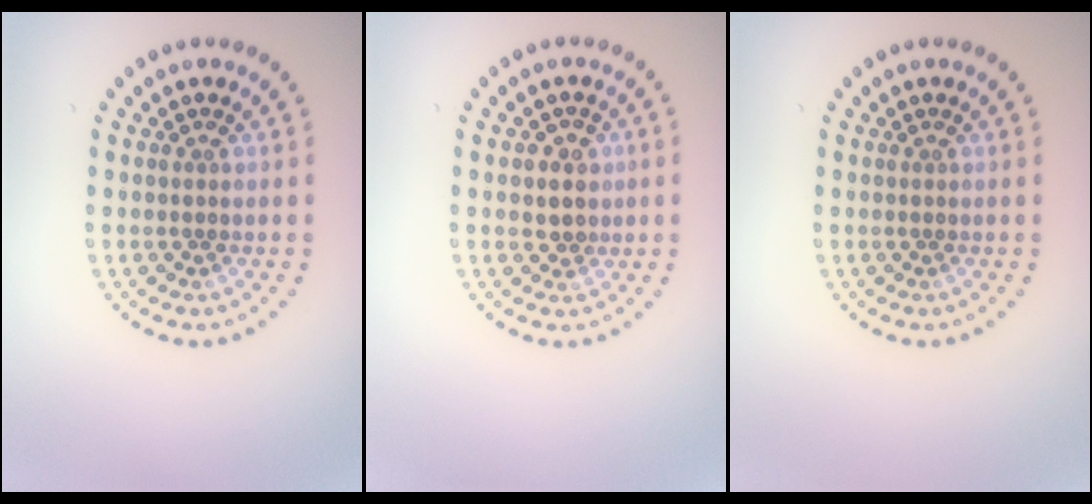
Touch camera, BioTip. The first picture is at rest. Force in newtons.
{"total": 2.4, "press": 2.2, "slide": 0.8}
{"total": 0.0}